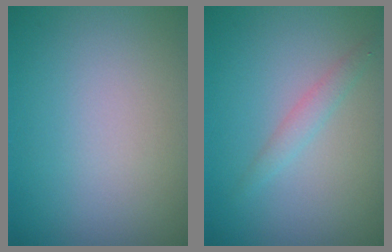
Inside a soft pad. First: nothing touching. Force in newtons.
{"total": 1.4, "press": 1.4, "slide": 0.0}